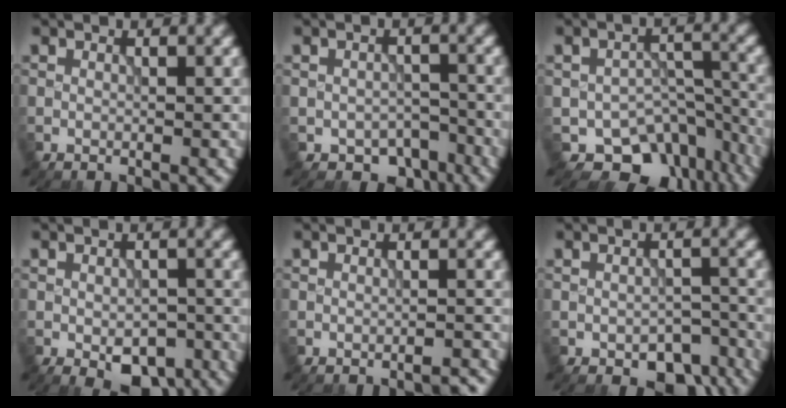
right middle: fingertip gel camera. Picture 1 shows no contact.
{"total": 3.8, "force": [-2.5, 2.4, 1.6], "torque": [-0.014, -0.012, -0.033]}
{"total": 9.2, "force": [-6.1, 5.9, 3.5], "torque": [-0.034, -0.016, -0.075]}
{"total": 5.0, "force": [-2.3, 2.8, 3.4], "torque": [-0.045, -0.012, -0.028]}
{"total": 1.2, "force": [-1.2, 0.1, 0.2], "torque": [0.001, 0.004, -0.017]}
{"total": 4.7, "force": [-3.0, 2.6, 2.6], "torque": [-0.026, -0.013, -0.035]}